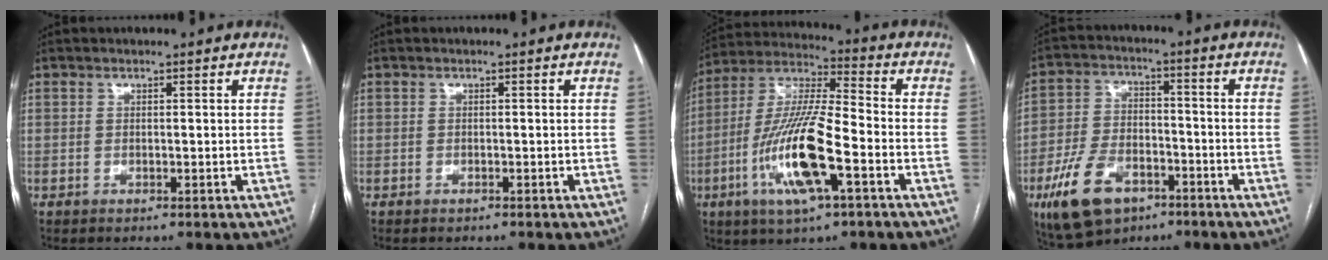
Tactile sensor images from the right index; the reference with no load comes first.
{"total": 0.6, "force": [-0.5, 0.2, 0.2], "torque": [-0.009, -0.001, -0.007]}
{"total": 16.2, "force": [-5.6, 2.6, 15.0], "torque": [-0.308, -0.007, -0.101]}
{"total": 12.3, "force": [-6.6, 6.9, 7.7], "torque": [-0.161, 0.004, -0.112]}